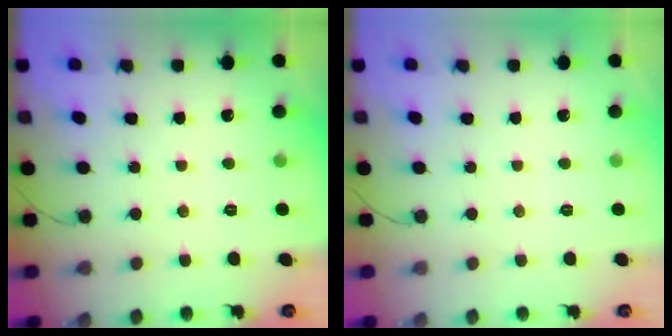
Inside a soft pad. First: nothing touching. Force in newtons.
{"total": 0.0}